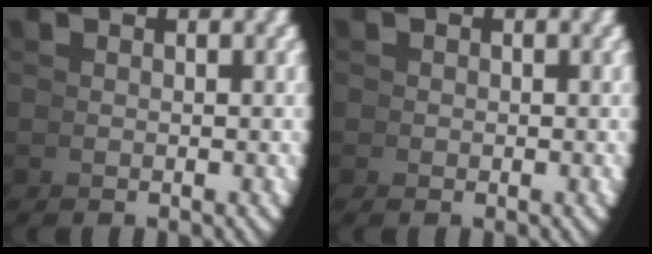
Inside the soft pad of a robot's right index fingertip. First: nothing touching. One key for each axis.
{"total": 0.0}